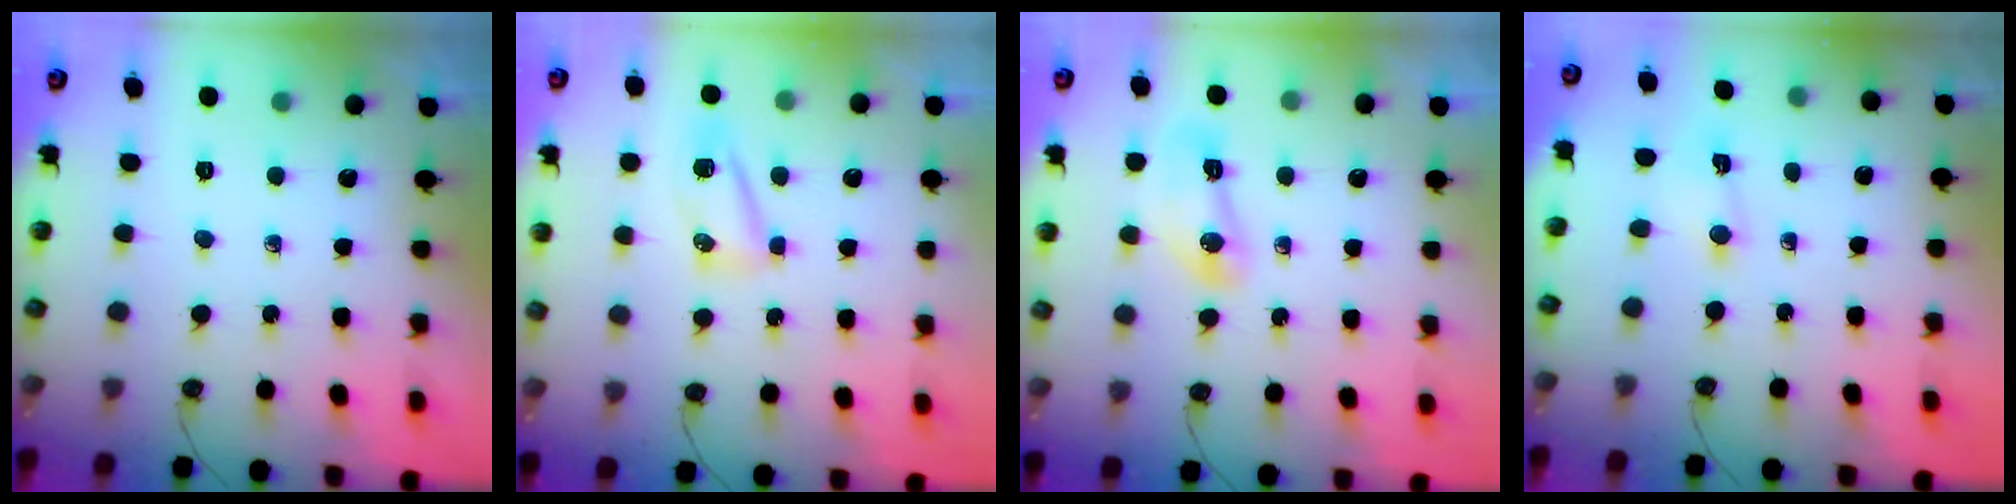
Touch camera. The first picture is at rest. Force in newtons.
{"total": 6.6, "press": 6.5, "slide": 1.1}
{"total": 7.2, "press": 7.1, "slide": 0.9}
{"total": 2.0, "press": 2.0, "slide": 0.3}